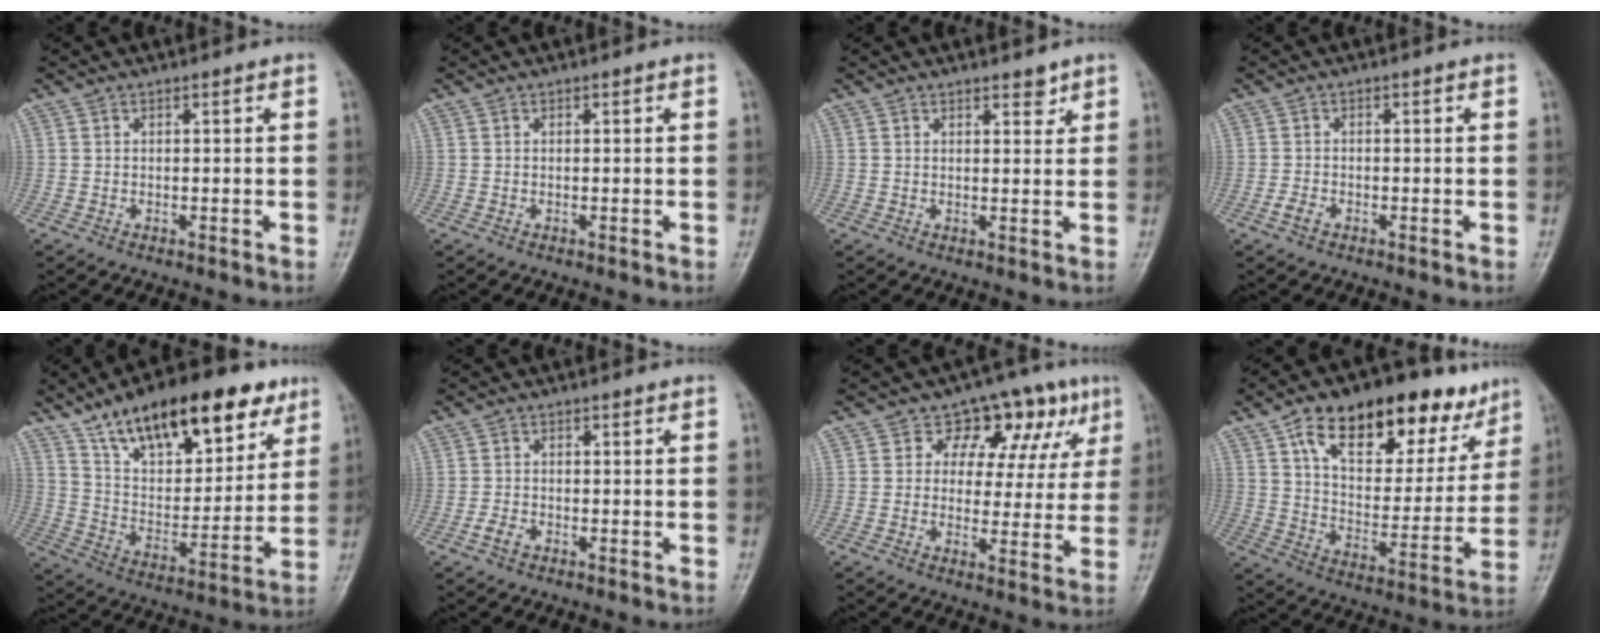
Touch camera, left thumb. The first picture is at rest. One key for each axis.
{"total": 0.0}
{"total": 2.1, "fx": 1.6, "fy": 0.9, "fz": 1.0, "tx": -0.002, "ty": -0.010, "tz": 0.022}
{"total": 1.8, "fx": -1.1, "fy": 1.1, "fz": 1.0, "tx": -0.023, "ty": 0.004, "tz": -0.023}
{"total": 24.8, "fx": 15.0, "fy": 11.1, "fz": 16.3, "tx": -0.213, "ty": -0.035, "tz": 0.249}
{"total": 2.2, "fx": -1.4, "fy": 1.3, "fz": 1.2, "tx": -0.026, "ty": 0.007, "tz": -0.026}
{"total": 12.2, "fx": 5.6, "fy": 8.3, "fz": 7.0, "tx": -0.023, "ty": -0.005, "tz": 0.070}
{"total": 23.7, "fx": 13.7, "fy": 11.8, "fz": 15.3, "tx": -0.187, "ty": -0.026, "tz": 0.221}